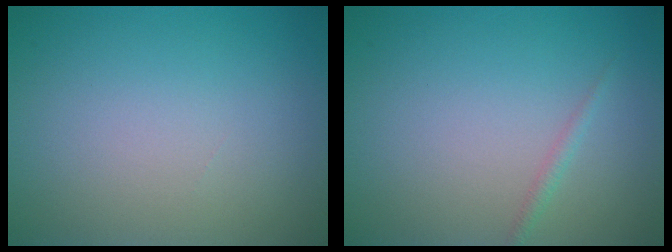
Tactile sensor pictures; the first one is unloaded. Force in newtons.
{"total": 0.8, "press": 0.8, "slide": 0.1}